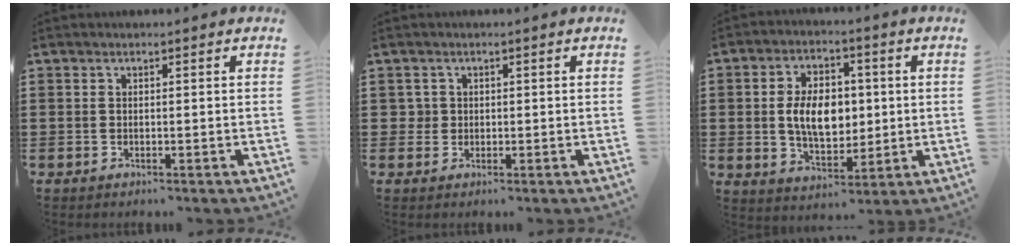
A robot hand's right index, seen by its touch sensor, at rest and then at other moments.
{"total": 1.8, "force": [0.2, 1.7, 0.4], "torque": [-0.014, 0.010, 0.002]}
{"total": 8.5, "force": [0.5, 5.4, 6.6], "torque": [-0.122, 0.004, 0.000]}